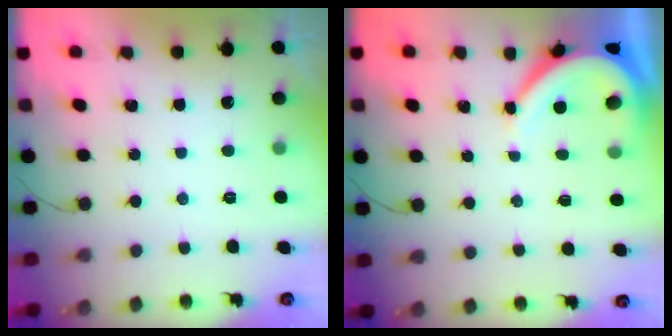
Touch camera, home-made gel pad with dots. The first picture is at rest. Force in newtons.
{"total": 7.0, "press": 7.0, "slide": 0.4}